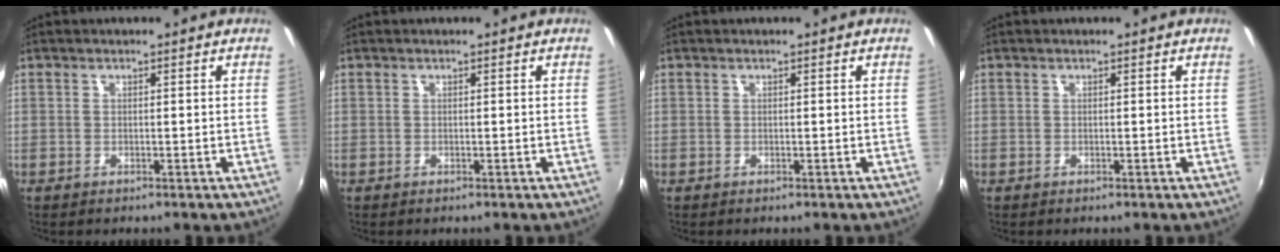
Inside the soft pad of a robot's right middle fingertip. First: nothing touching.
{"total": 0.0}
{"total": 0.0}
{"total": 0.0}